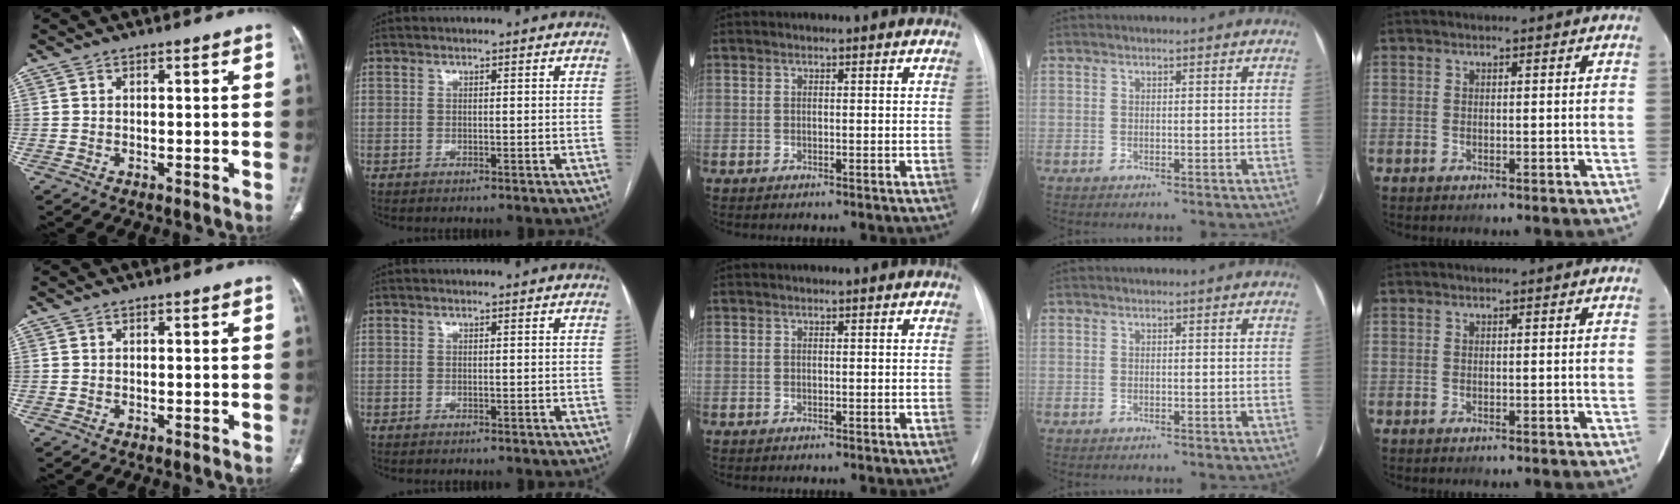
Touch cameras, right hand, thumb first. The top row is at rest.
{}